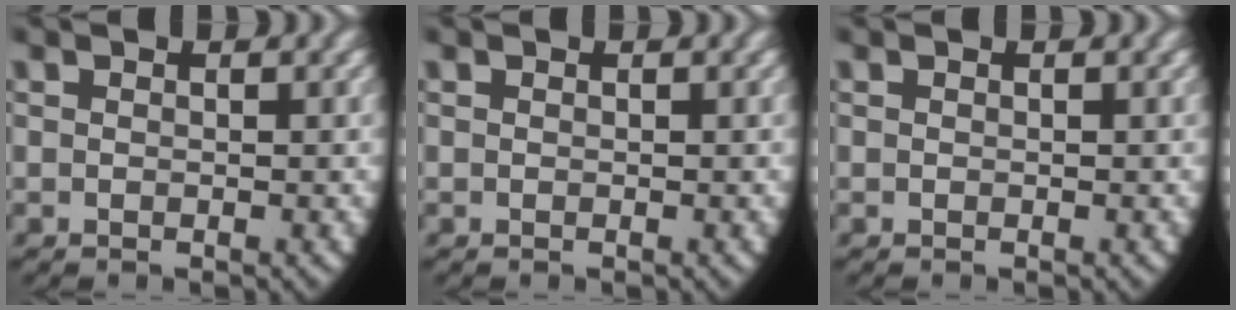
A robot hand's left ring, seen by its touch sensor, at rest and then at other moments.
{"total": 0.0}
{"total": 0.0}